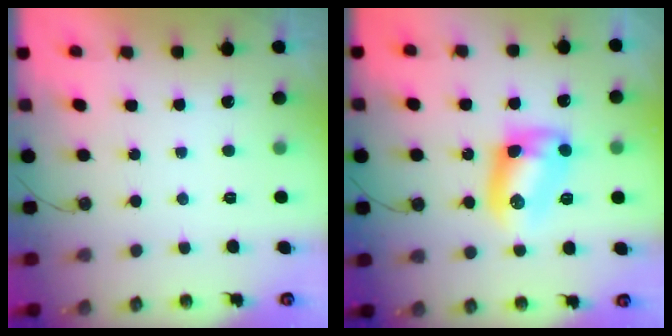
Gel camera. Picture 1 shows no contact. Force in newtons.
{"total": 10.9, "press": 10.2, "slide": 3.9}